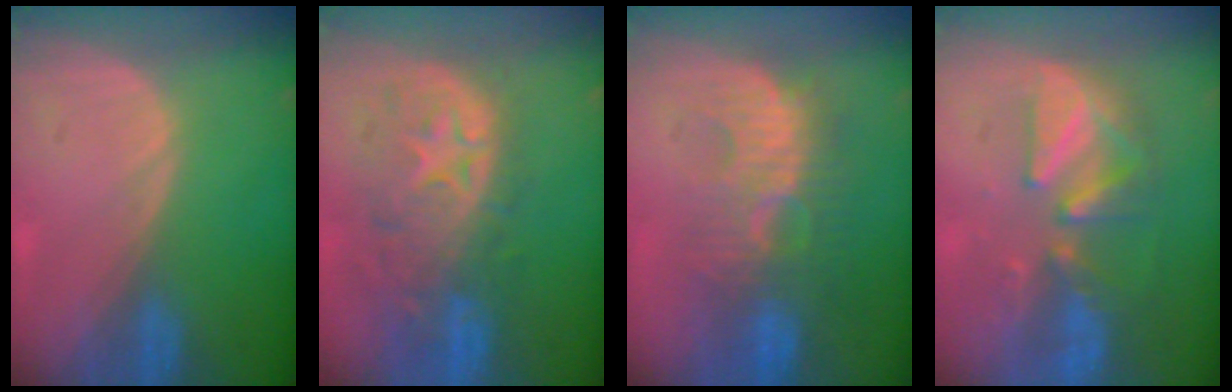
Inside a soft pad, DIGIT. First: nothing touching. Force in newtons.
{"total": 11.1, "press": 9.9, "slide": 5.1}
{"total": 9.1, "press": 8.9, "slide": 1.7}
{"total": 8.0, "press": 7.9, "slide": 1.5}